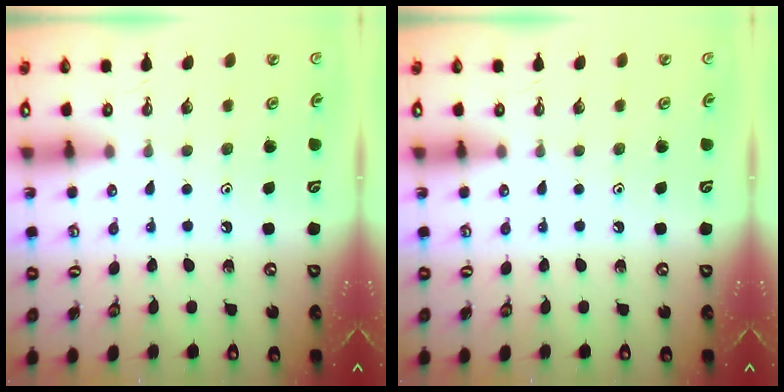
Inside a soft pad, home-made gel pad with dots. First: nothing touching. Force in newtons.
{"total": 0.0}